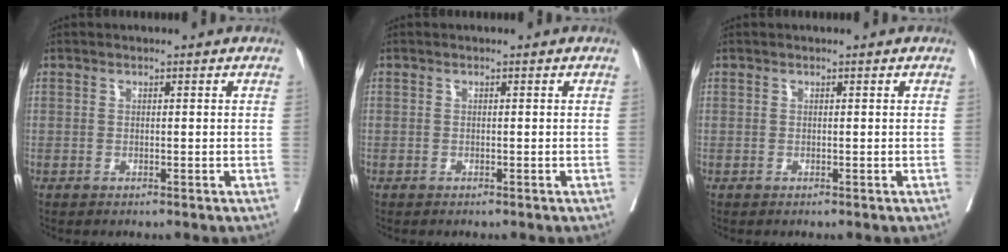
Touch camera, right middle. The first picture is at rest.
{"total": 0.0}
{"total": 0.0}